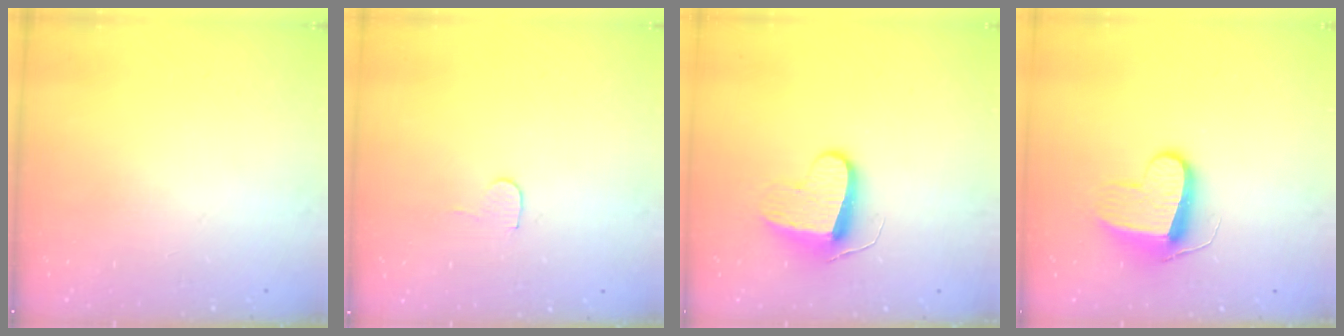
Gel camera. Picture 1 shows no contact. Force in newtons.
{"total": 4.5, "press": 4.5, "slide": 0.4}
{"total": 9.1, "press": 9.0, "slide": 0.6}
{"total": 9.8, "press": 9.8, "slide": 0.3}